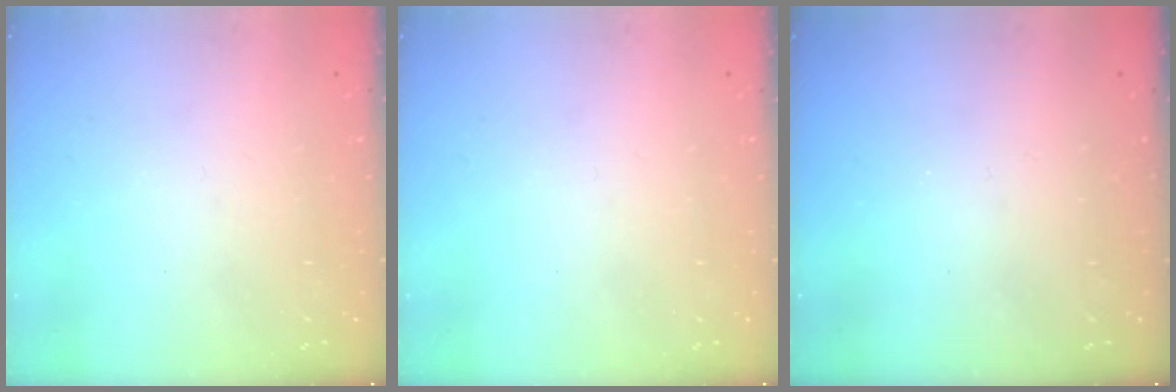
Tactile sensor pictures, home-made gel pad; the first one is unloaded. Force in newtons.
{"total": 0.0}
{"total": 0.0}